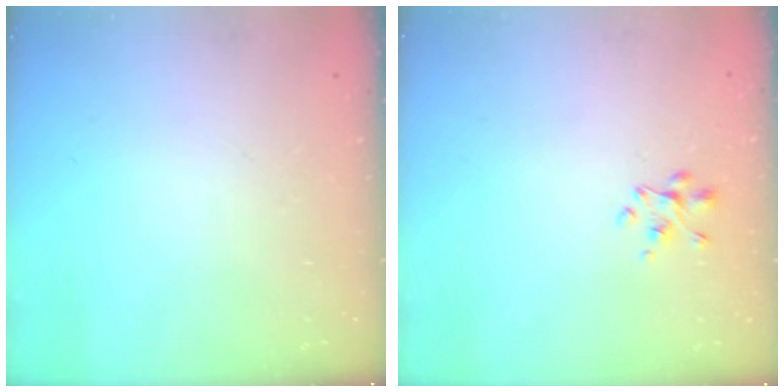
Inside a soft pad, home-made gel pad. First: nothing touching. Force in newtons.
{"total": 2.4, "press": 2.3, "slide": 0.7}